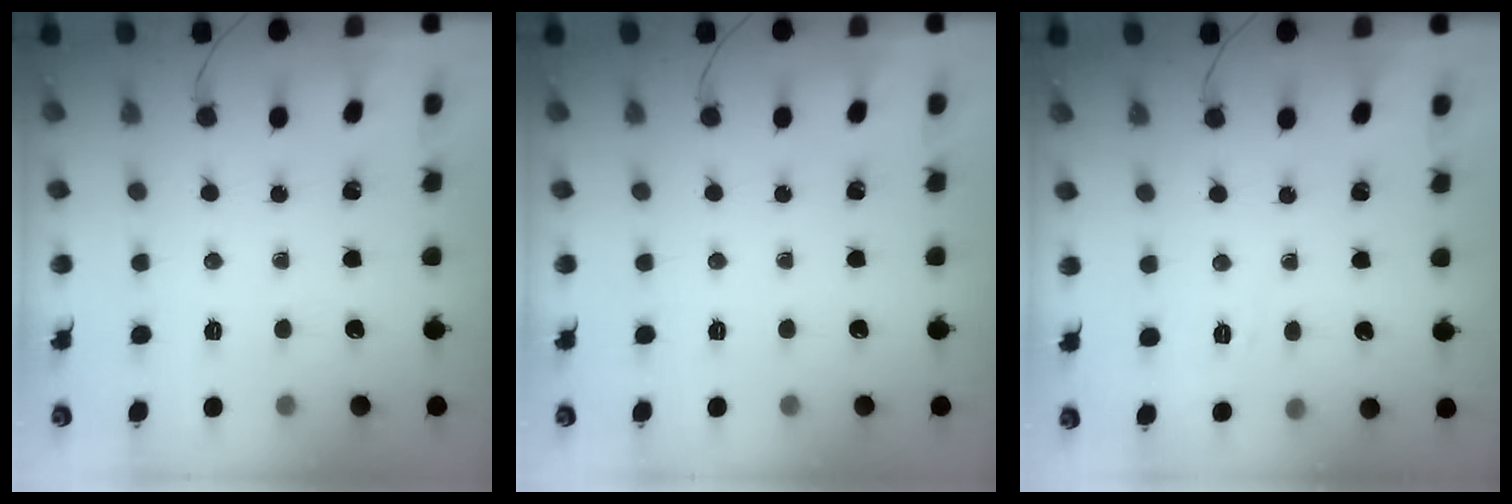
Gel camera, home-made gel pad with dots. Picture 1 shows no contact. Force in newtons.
{"total": 0.0}
{"total": 1.8, "press": 0.4, "slide": 1.8}